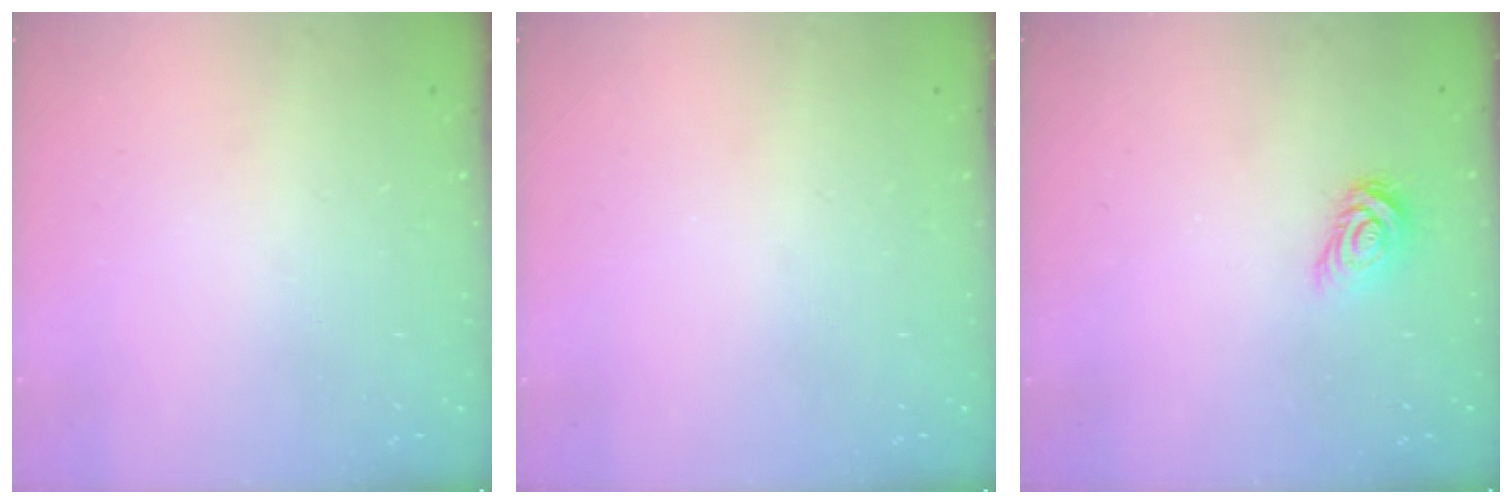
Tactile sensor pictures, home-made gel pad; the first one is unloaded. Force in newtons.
{"total": 0.0}
{"total": 5.5, "press": 5.5, "slide": 0.6}